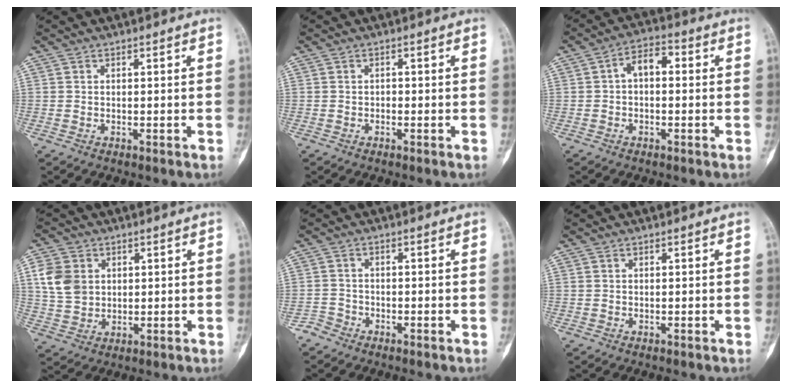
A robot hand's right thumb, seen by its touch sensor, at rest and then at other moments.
{"total": 0.6, "force": [-0.3, 0.4, 0.2], "torque": [0.003, 0.003, -0.010]}
{"total": 5.4, "force": [0.3, 3.2, 4.3], "torque": [-0.057, 0.022, -0.008]}
{"total": 8.1, "force": [2.1, 6.5, 4.3], "torque": [-0.070, -0.004, 0.043]}
{"total": 2.1, "force": [-1.7, 1.1, -0.1], "torque": [0.009, 0.004, -0.038]}
{"total": 0.0}